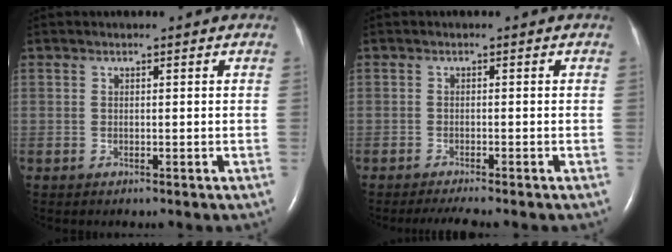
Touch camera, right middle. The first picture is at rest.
{"total": 3.3, "force": [-2.8, -0.4, 1.8], "torque": [-0.032, -0.009, -0.045]}